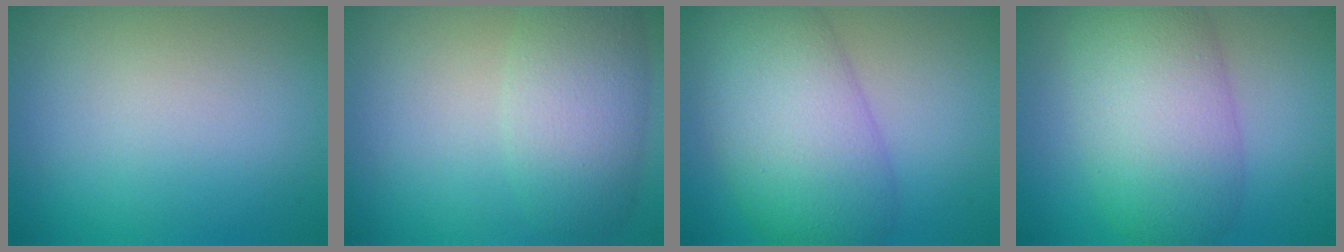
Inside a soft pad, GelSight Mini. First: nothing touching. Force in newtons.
{"total": 5.2, "press": 5.2, "slide": 0.5}
{"total": 8.6, "press": 8.6, "slide": 0.2}
{"total": 7.9, "press": 7.9, "slide": 0.2}